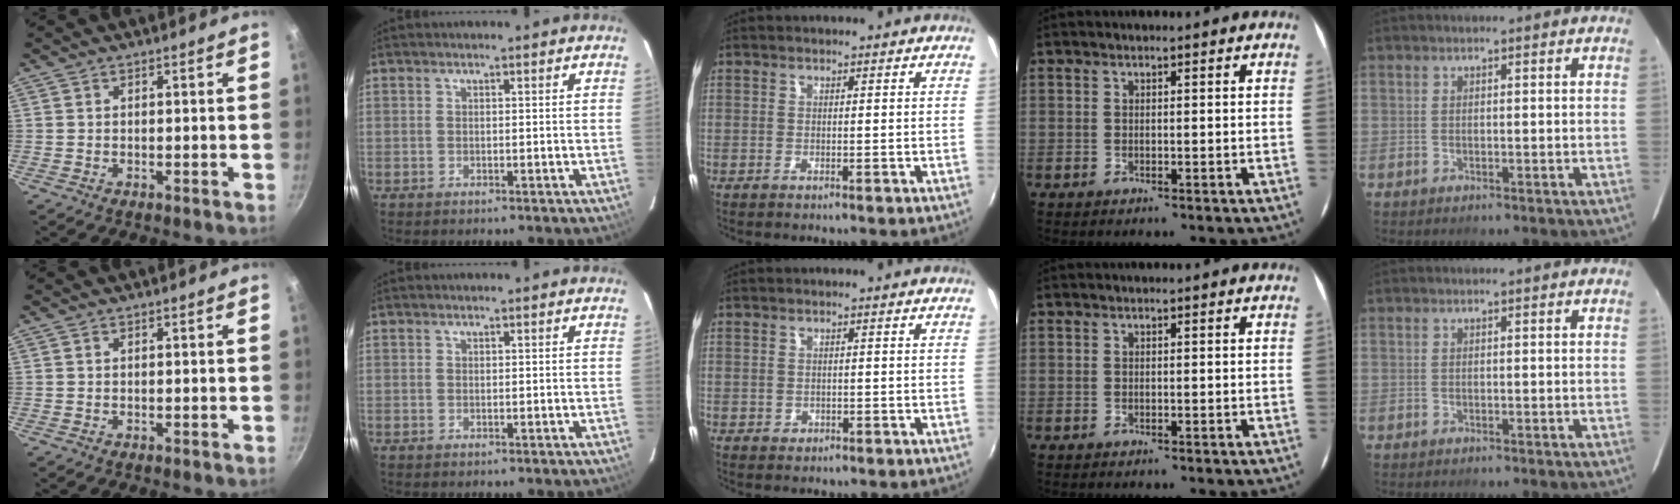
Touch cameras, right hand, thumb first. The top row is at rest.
{"middle": {"total": 0.7, "force": [0.0, 0.7, 0.1], "torque": [0.002, -0.001, 0.004]}}